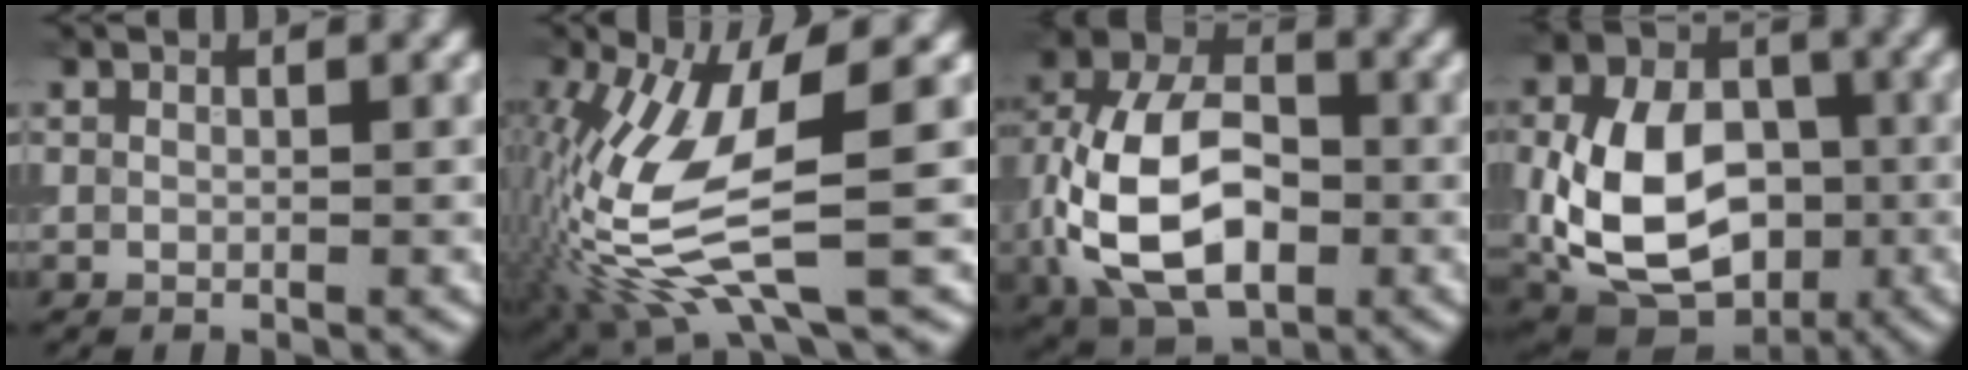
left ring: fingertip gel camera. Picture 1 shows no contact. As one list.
[{"total": 11.5, "force": [-1.3, 3.4, 10.9], "torque": [-0.238, -0.015, -0.022]}, {"total": 12.5, "force": [-1.8, 8.2, 9.3], "torque": [-0.190, -0.007, -0.042]}, {"total": 12.2, "force": [-1.6, 8.7, 8.4], "torque": [-0.178, -0.023, -0.030]}]